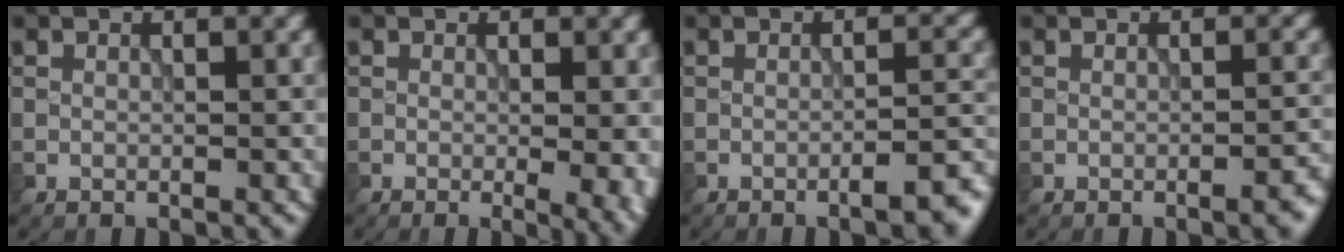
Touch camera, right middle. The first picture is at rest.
{"total": 5.1, "force": [-0.7, 2.1, 4.6], "torque": [-0.035, -0.010, -0.003]}
{"total": 4.2, "force": [-2.5, 1.0, 3.3], "torque": [-0.035, 0.007, -0.037]}
{"total": 2.3, "force": [-1.1, 0.6, 1.9], "torque": [-0.020, 0.004, -0.019]}